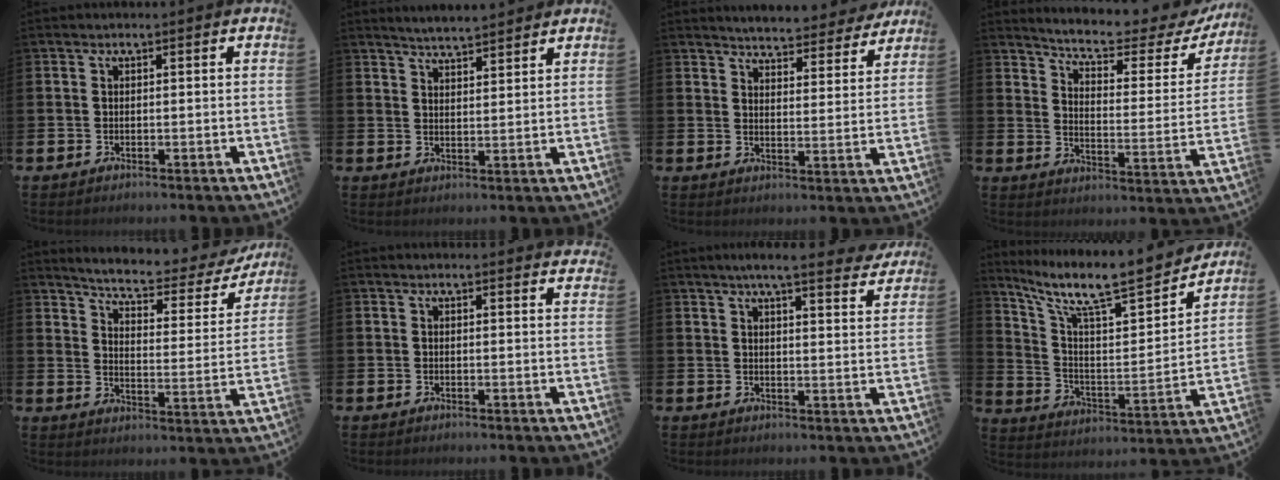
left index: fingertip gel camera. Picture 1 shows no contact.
{"total": 4.3, "force": [4.3, 0.0, 0.1], "torque": [-0.010, -0.024, 0.077]}
{"total": 5.3, "force": [5.2, 0.7, 0.3], "torque": [-0.013, -0.042, 0.089]}
{"total": 6.8, "force": [6.0, 1.3, 2.8], "torque": [-0.075, -0.043, 0.098]}
{"total": 6.1, "force": [5.6, 1.1, 2.2], "torque": [-0.063, -0.043, 0.088]}
{"total": 1.3, "force": [1.3, 0.0, 0.1], "torque": [0.006, -0.008, 0.022]}
{"total": 5.9, "force": [5.4, 0.3, 2.4], "torque": [-0.041, -0.030, 0.090]}
{"total": 10.8, "force": [9.2, 2.3, 5.3], "torque": [-0.132, -0.072, 0.149]}